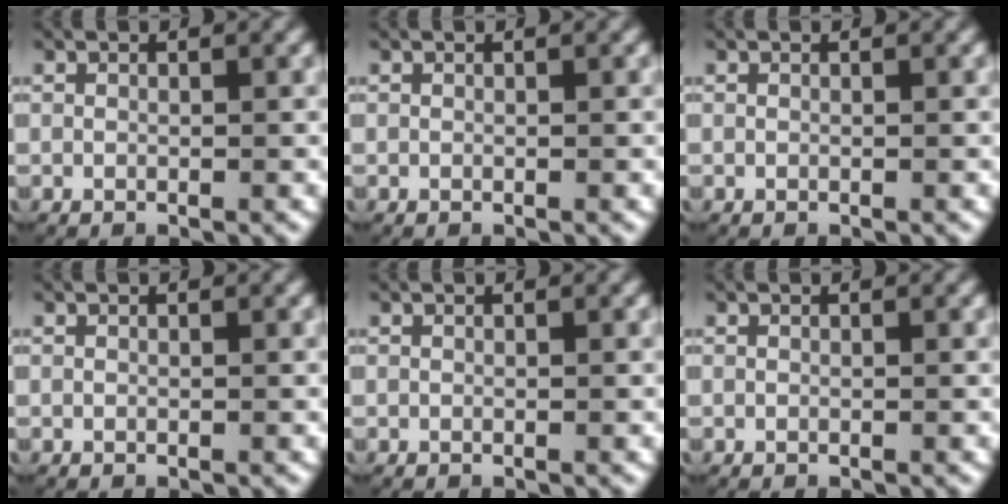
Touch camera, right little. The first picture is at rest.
{"total": 0.0}
{"total": 0.0}
{"total": 0.0}
{"total": 0.0}
{"total": 0.0}